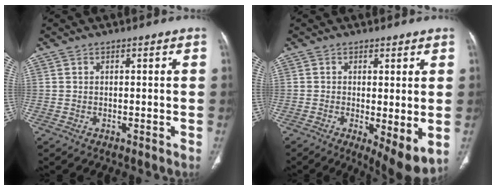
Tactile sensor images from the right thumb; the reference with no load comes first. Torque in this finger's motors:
{"motor_torque": [-0.16, 0.56, -0.06, 0.14, 0.08]}